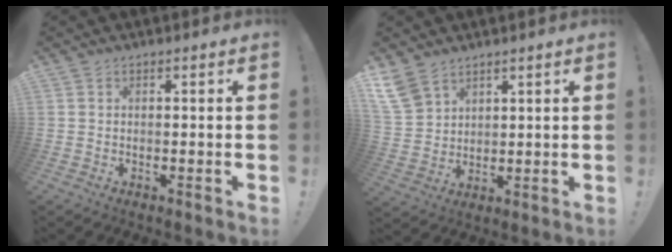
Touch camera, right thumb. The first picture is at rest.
{"total": 8.3, "force": [6.2, 4.7, 2.9], "torque": [-0.063, -0.033, 0.127]}